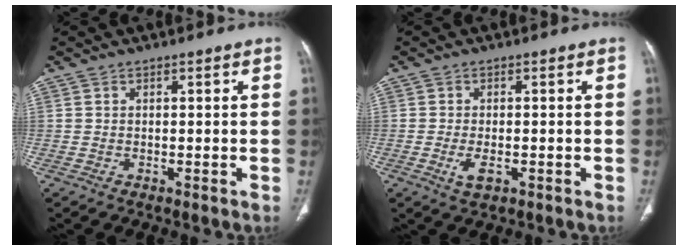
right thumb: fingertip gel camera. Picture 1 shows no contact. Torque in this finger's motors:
{"motor_torque": [-0.30, 0.45, 0.33, 0.52, 0.08]}